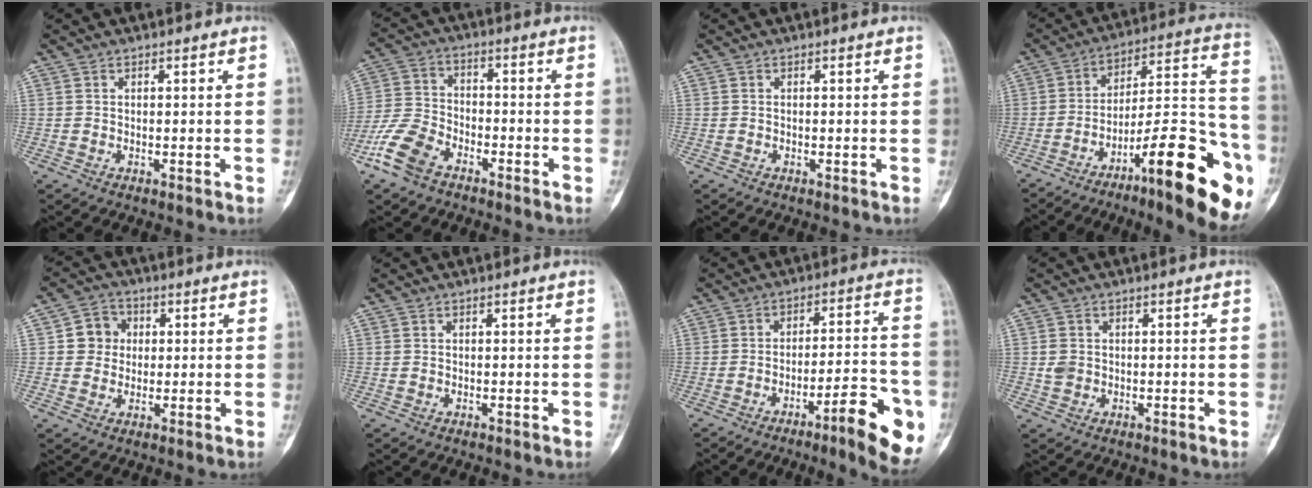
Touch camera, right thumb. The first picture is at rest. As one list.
[{"total": 9.7, "force": [-6.1, 5.3, 5.4], "torque": [-0.121, 0.020, -0.129]}, {"total": 0.0}, {"total": 24.4, "force": [-11.6, 5.8, 20.6], "torque": [-0.251, 0.080, -0.174]}, {"total": 5.8, "force": [0.7, 5.4, 2.0], "torque": [0.001, 0.007, 0.005]}, {"total": 0.0}, {"total": 13.3, "force": [-6.4, 2.8, 11.4], "torque": [-0.142, 0.031, -0.089]}, {"total": 2.1, "force": [0.0, 1.8, 1.0], "torque": [-0.007, 0.006, 0.001]}]